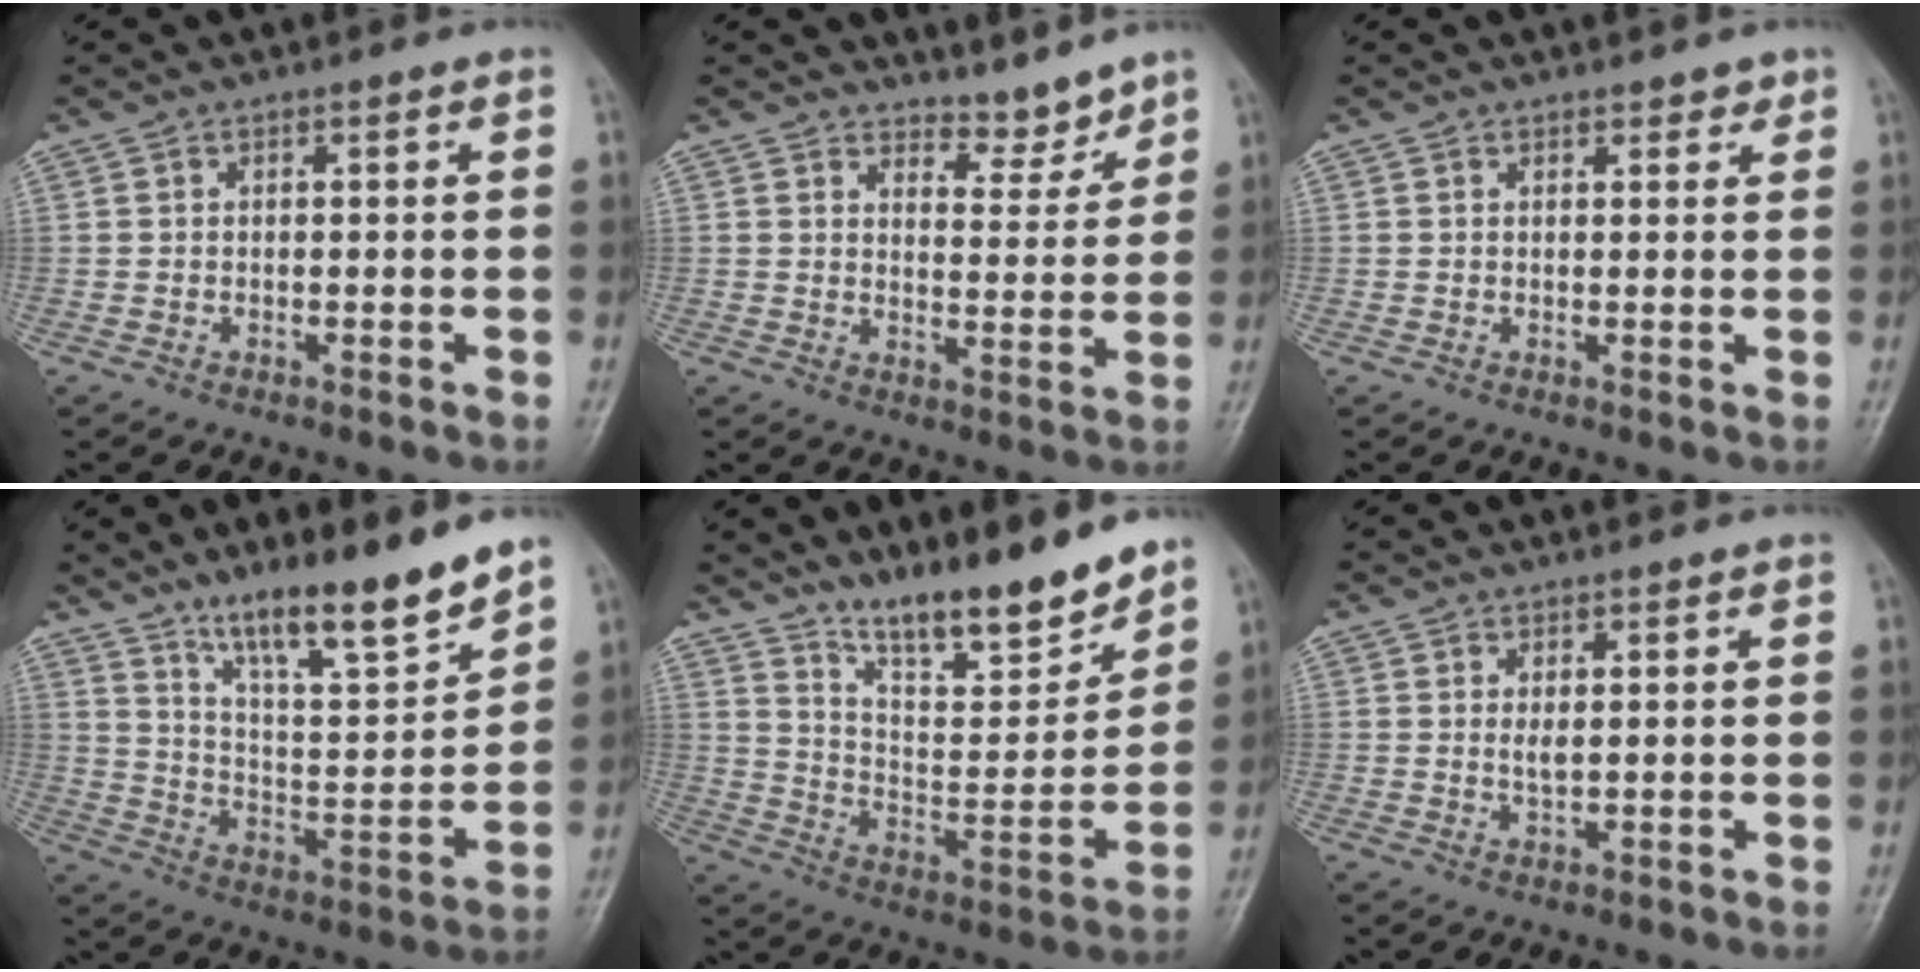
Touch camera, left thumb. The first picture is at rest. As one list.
[{"total": 6.1, "force": [5.7, 2.0, 1.0], "torque": [0.011, -0.056, 0.099]}, {"total": 1.8, "force": [1.5, 1.0, 0.6], "torque": [0.009, -0.007, 0.014]}, {"total": 15.6, "force": [11.9, 2.5, 9.7], "torque": [-0.137, -0.079, 0.208]}, {"total": 16.4, "force": [13.3, 3.6, 8.8], "torque": [-0.104, -0.088, 0.233]}, {"total": 1.8, "force": [0.7, 0.7, 1.5], "torque": [-0.026, -0.007, 0.014]}]